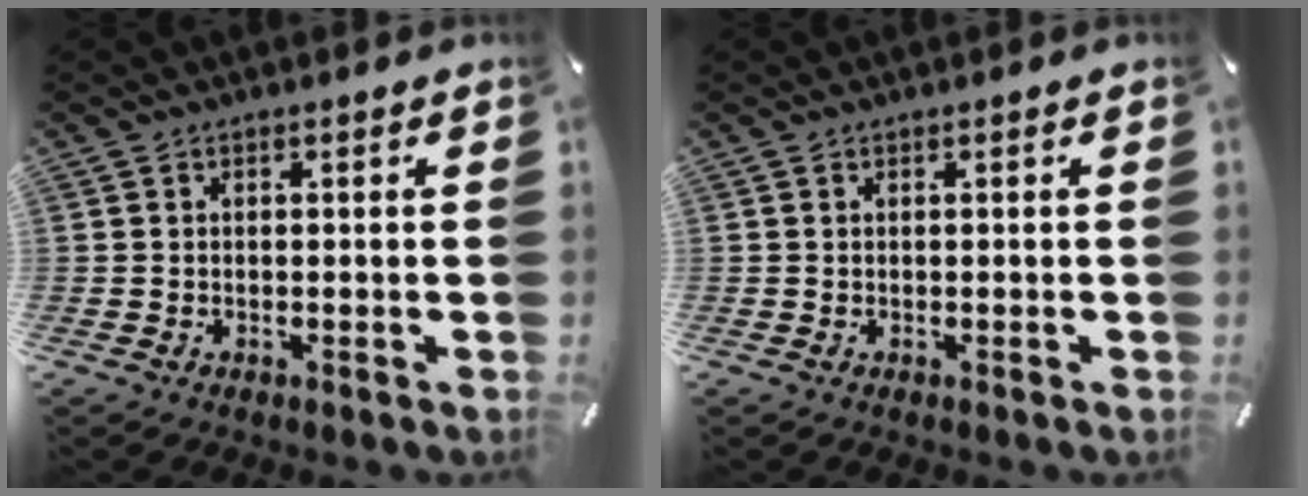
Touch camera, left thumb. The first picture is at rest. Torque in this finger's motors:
{"motor_torque": [0.00, 0.00, 0.00, 0.01, 0.00]}